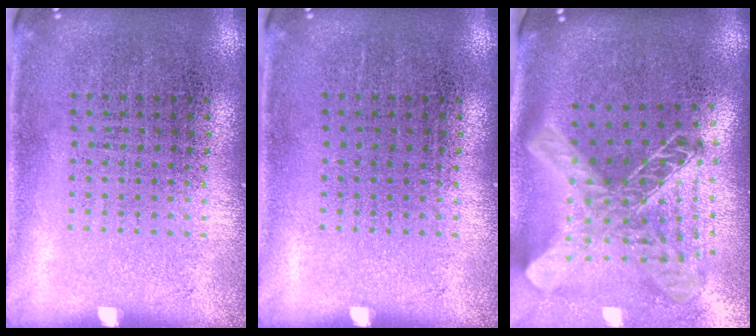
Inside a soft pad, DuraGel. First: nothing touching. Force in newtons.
{"total": 0.0}
{"total": 2.1, "press": 1.6, "slide": 1.4}